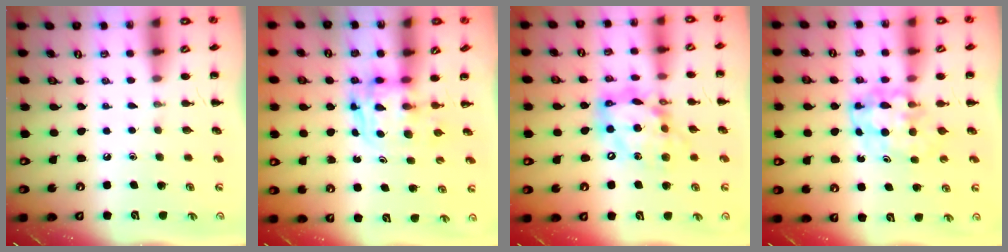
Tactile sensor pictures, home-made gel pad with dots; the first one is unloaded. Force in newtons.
{"total": 2.8, "press": 2.8, "slide": 0.2}
{"total": 14.0, "press": 13.6, "slide": 3.6}
{"total": 5.2, "press": 5.1, "slide": 1.0}